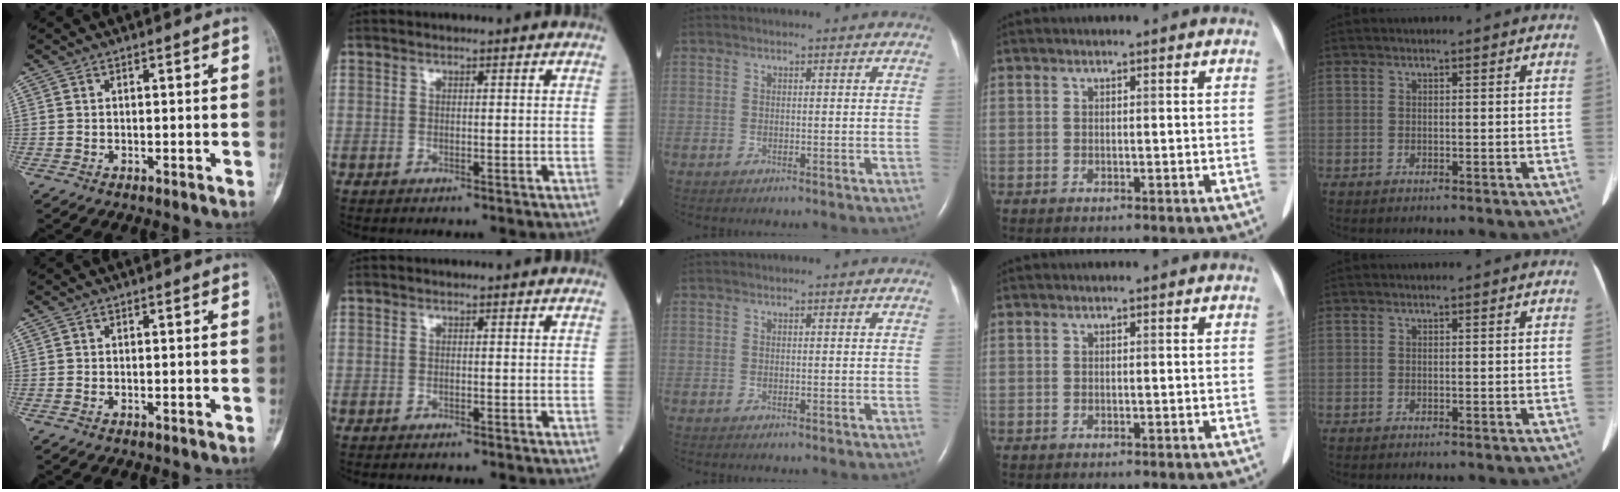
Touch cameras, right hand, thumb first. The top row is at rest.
{}